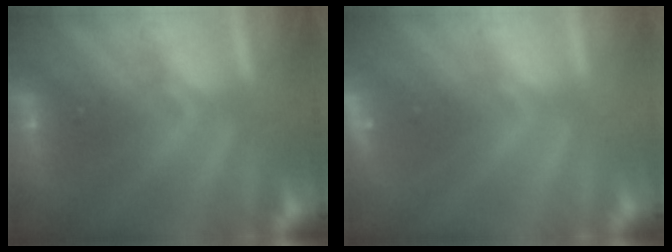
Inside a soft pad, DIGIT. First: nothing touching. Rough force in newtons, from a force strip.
{"total": 2.3}